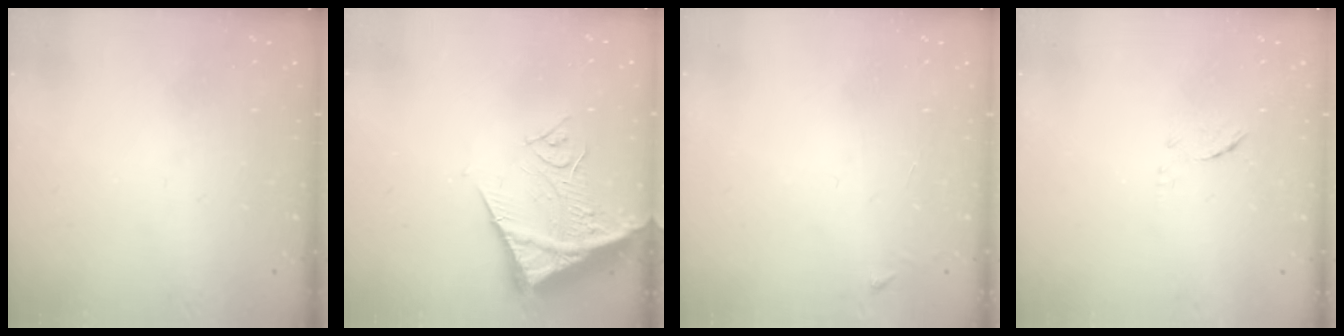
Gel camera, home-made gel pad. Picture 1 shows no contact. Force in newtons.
{"total": 13.5, "press": 13.3, "slide": 1.8}
{"total": 2.6, "press": 2.6, "slide": 0.3}
{"total": 6.1, "press": 6.1, "slide": 0.3}